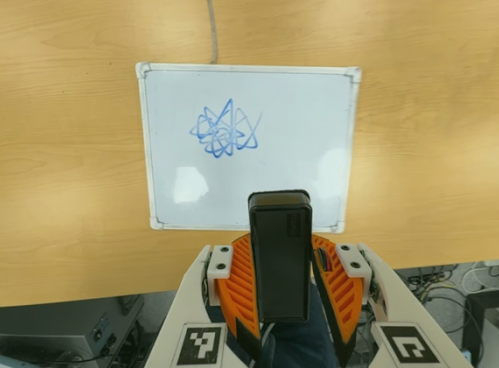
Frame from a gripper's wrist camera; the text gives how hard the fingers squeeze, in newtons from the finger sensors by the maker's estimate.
{"total": 6.0, "left": 5.6, "right": 6.3}